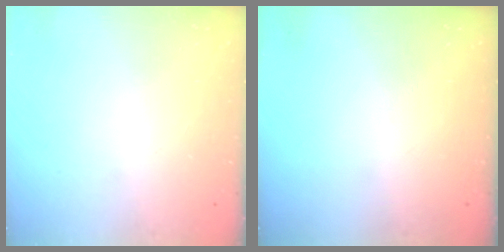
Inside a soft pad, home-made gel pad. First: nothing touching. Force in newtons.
{"total": 0.0}